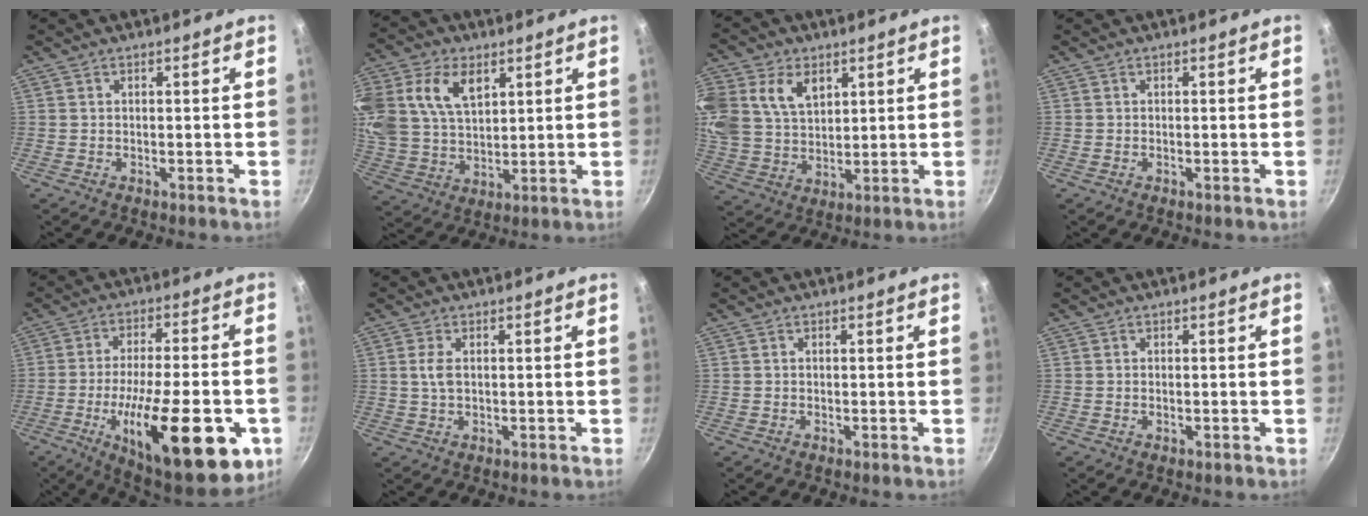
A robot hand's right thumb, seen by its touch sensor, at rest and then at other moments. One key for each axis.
{"total": 17.4, "fx": 6.9, "fy": 11.7, "fz": 10.9, "tx": -0.229, "ty": 0.001, "tz": 0.135}
{"total": 17.2, "fx": 6.5, "fy": 12.4, "fz": 9.9, "tx": -0.223, "ty": 0.005, "tz": 0.131}
{"total": 0.0}
{"total": 26.2, "fx": -8.6, "fy": 8.9, "fz": 23.0, "tx": -0.318, "ty": 0.007, "tz": -0.123}
{"total": 3.0, "fx": 0.5, "fy": 1.7, "fz": 2.5, "tx": -0.050, "ty": 0.002, "tz": 0.010}
{"total": 0.0}
{"total": 0.6, "fx": -0.1, "fy": 0.3, "fz": 0.5, "tx": -0.008, "ty": 0.001, "tz": -0.002}